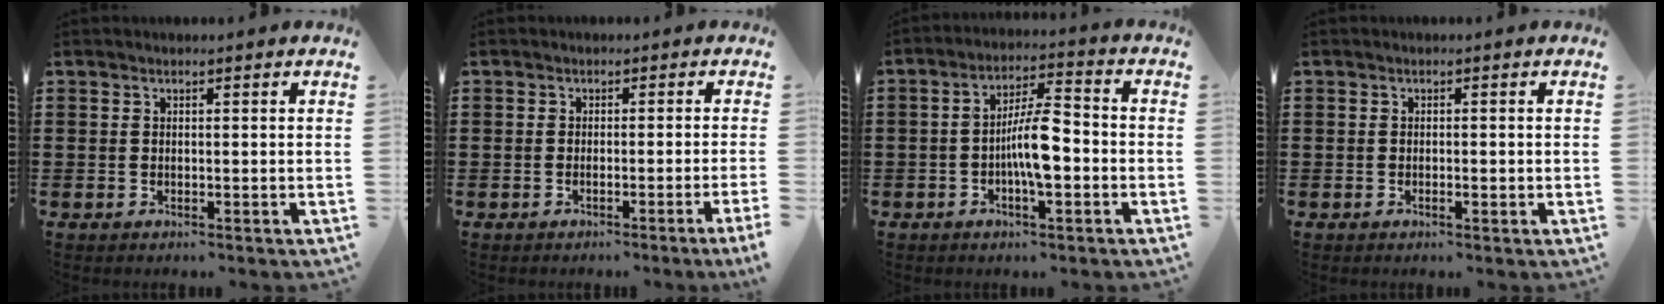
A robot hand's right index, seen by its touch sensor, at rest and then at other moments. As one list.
[{"total": 1.4, "force": [-0.8, -0.7, 0.9], "torque": [-0.017, -0.010, -0.015]}, {"total": 7.8, "force": [-1.7, 2.2, 7.3], "torque": [-0.147, 0.000, -0.036]}, {"total": 0.8, "force": [-0.2, 0.2, 0.7], "torque": [-0.013, -0.002, -0.003]}]